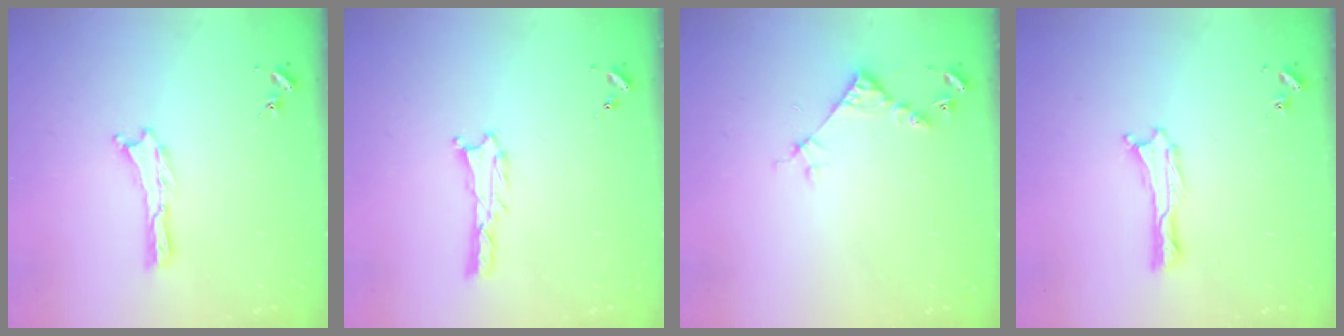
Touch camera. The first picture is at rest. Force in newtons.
{"total": 1.0, "press": 1.0, "slide": 0.1}
{"total": 4.5, "press": 4.5, "slide": 0.4}
{"total": 0.0}